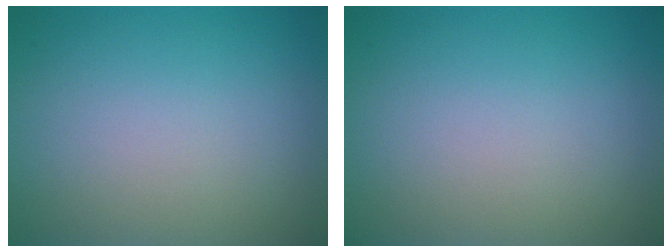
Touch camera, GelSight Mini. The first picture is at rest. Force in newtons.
{"total": 0.0}